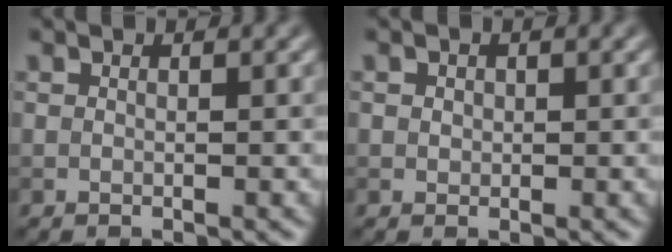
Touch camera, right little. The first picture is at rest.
{"total": 1.1, "force": [0.3, 1.0, 0.5], "torque": [-0.012, 0.000, 0.011]}